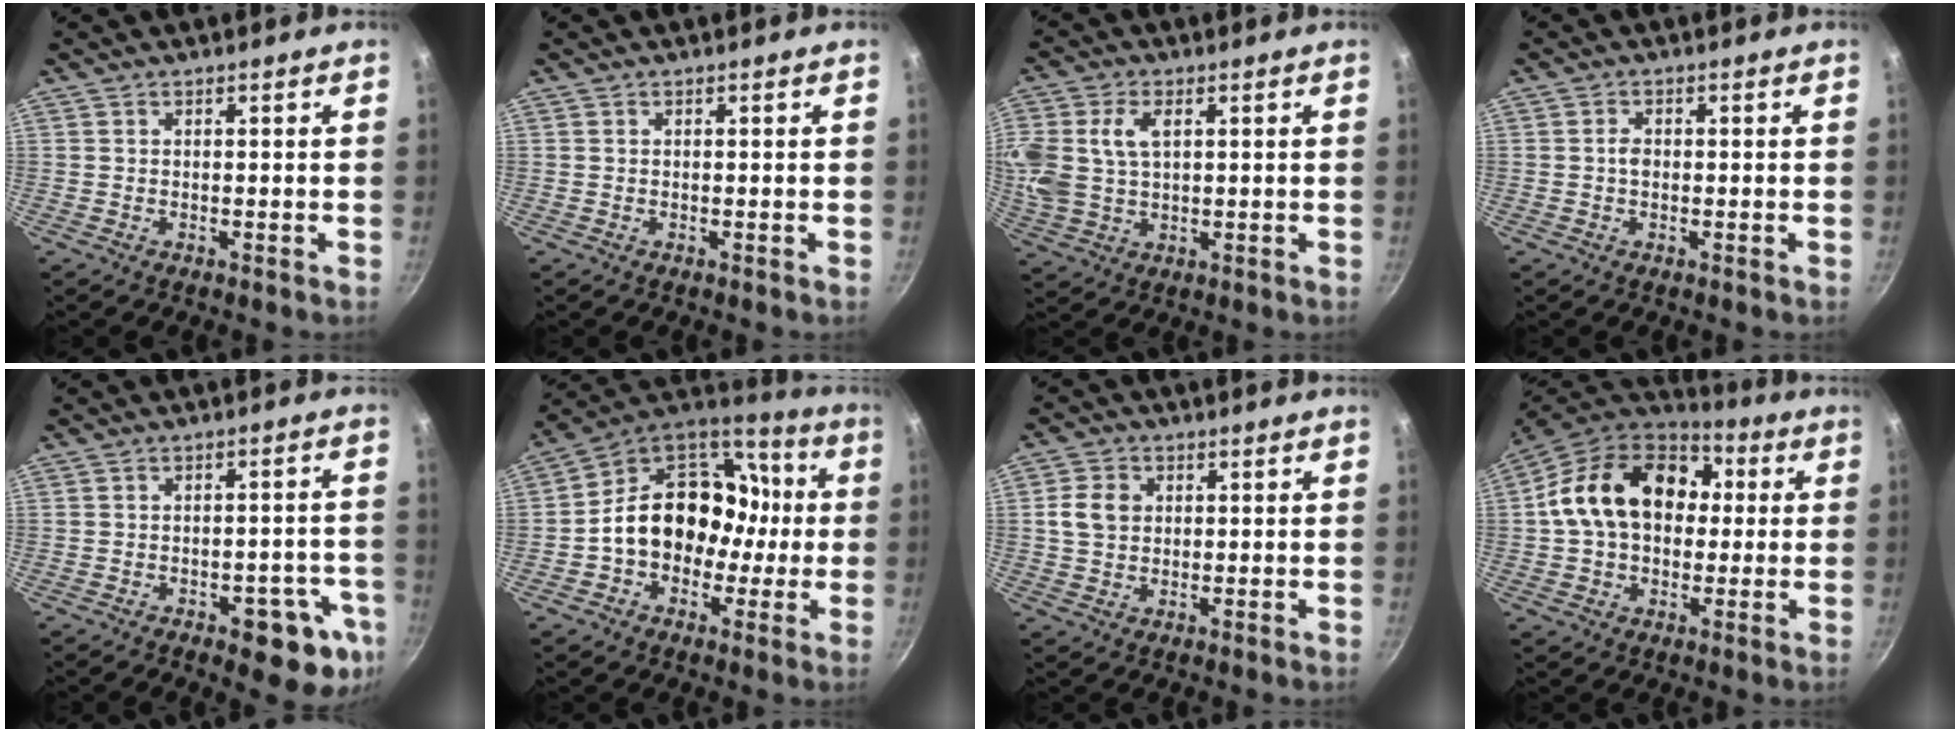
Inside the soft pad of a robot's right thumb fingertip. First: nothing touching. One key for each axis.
{"total": 0.0}
{"total": 13.3, "fx": 2.7, "fy": 8.5, "fz": 9.8, "tx": -0.243, "ty": 0.004, "tz": 0.058}
{"total": 1.7, "fx": -0.1, "fy": 1.2, "fz": 1.2, "tx": -0.015, "ty": 0.003, "tz": -0.006}
{"total": 10.4, "fx": -5.1, "fy": 4.1, "fz": 8.1, "tx": -0.076, "ty": 0.032, "tz": -0.057}
{"total": 19.3, "fx": -1.6, "fy": 14.5, "fz": 12.6, "tx": -0.157, "ty": 0.057, "tz": -0.028}
{"total": 5.6, "fx": 0.9, "fy": 4.6, "fz": 3.2, "tx": -0.052, "ty": 0.004, "tz": 0.015}
{"total": 20.5, "fx": 1.9, "fy": 14.7, "fz": 14.2, "tx": -0.232, "ty": 0.036, "tz": 0.028}